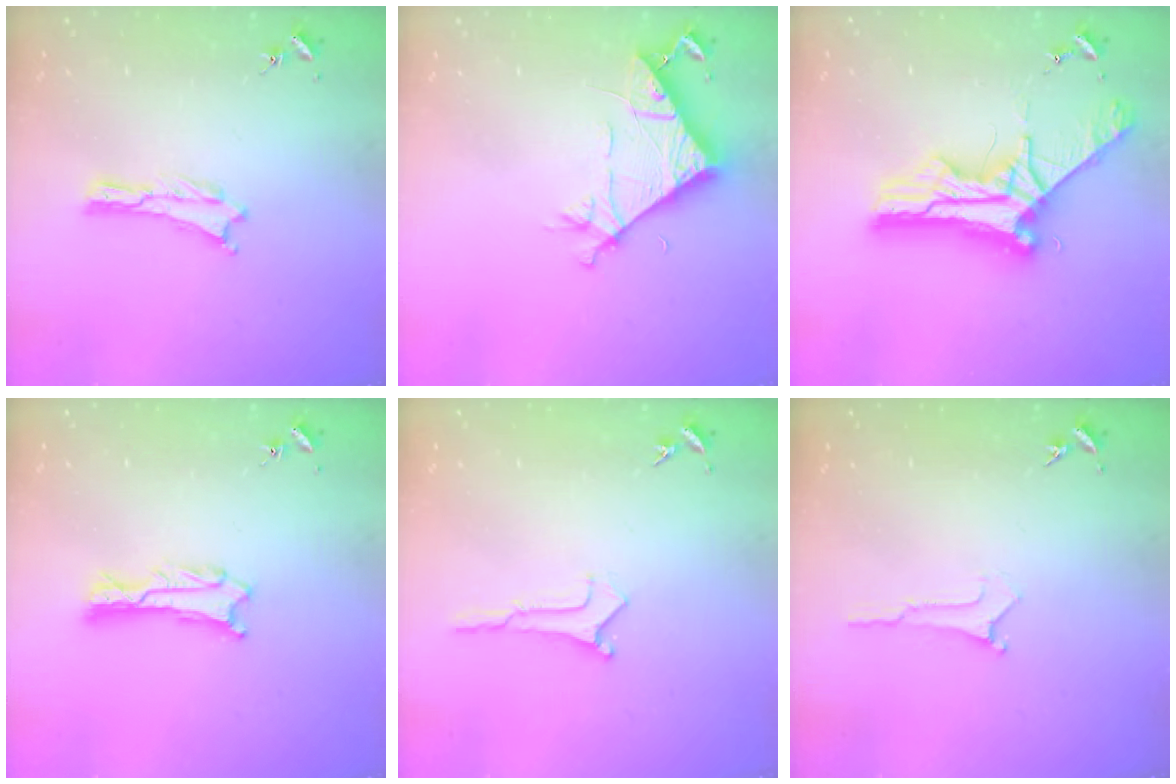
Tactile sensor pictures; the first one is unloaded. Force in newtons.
{"total": 7.3, "press": 7.3, "slide": 0.6}
{"total": 10.7, "press": 10.7, "slide": 0.9}
{"total": 0.9, "press": 0.9, "slide": 0.1}
{"total": 0.0}
{"total": 0.0}